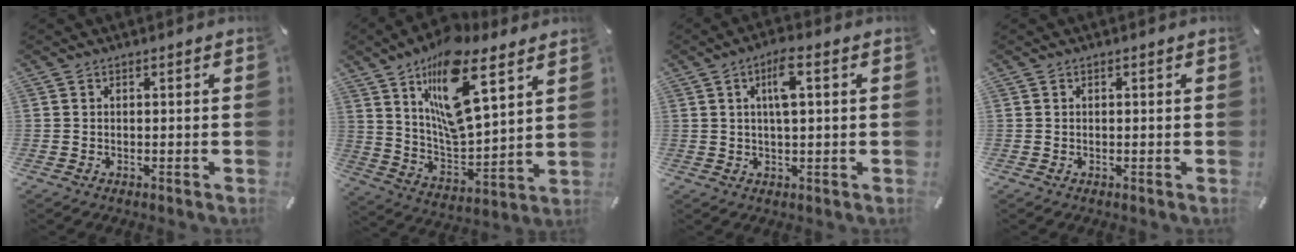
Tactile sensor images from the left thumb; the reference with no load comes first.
{"total": 19.7, "force": [11.7, 8.3, 13.6], "torque": [-0.260, -0.053, 0.202]}
{"total": 6.2, "force": [1.6, 1.7, 5.8], "torque": [-0.108, 0.003, 0.023]}
{"total": 0.0}